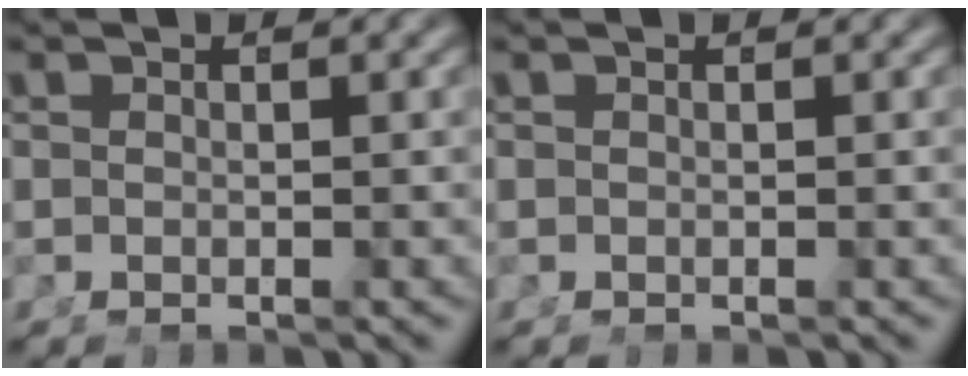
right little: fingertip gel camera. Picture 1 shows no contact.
{"total": 0.0}